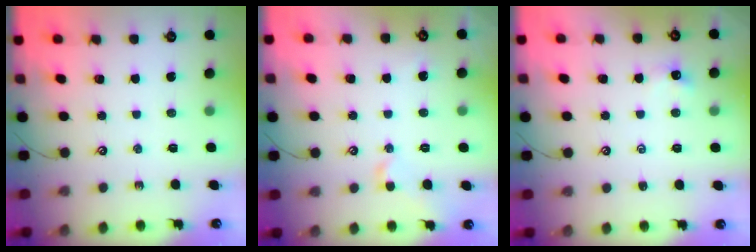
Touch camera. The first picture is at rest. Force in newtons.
{"total": 1.1, "press": 1.0, "slide": 0.5}
{"total": 0.0}